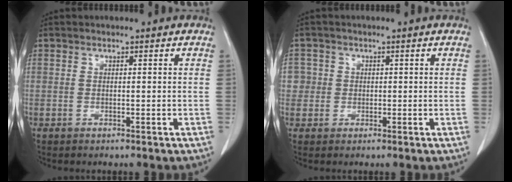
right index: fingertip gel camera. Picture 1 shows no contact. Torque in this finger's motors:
{"motor_torque": [-0.06, 0.04, 0.00, 0.01]}